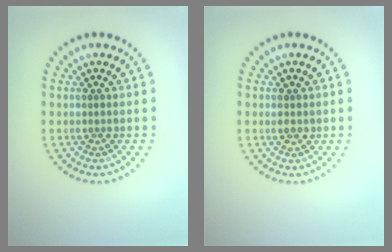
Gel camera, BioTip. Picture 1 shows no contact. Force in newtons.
{"total": 1.0, "press": 1.0, "slide": 0.1}